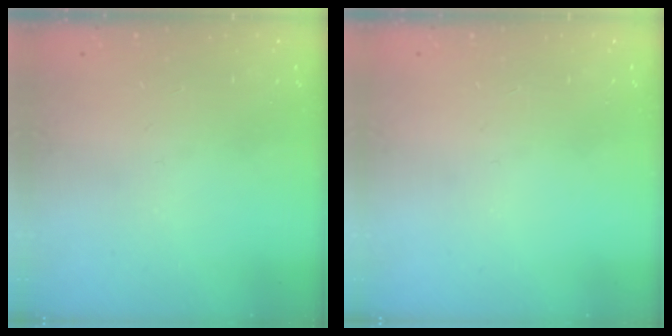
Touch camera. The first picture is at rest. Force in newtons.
{"total": 0.0}